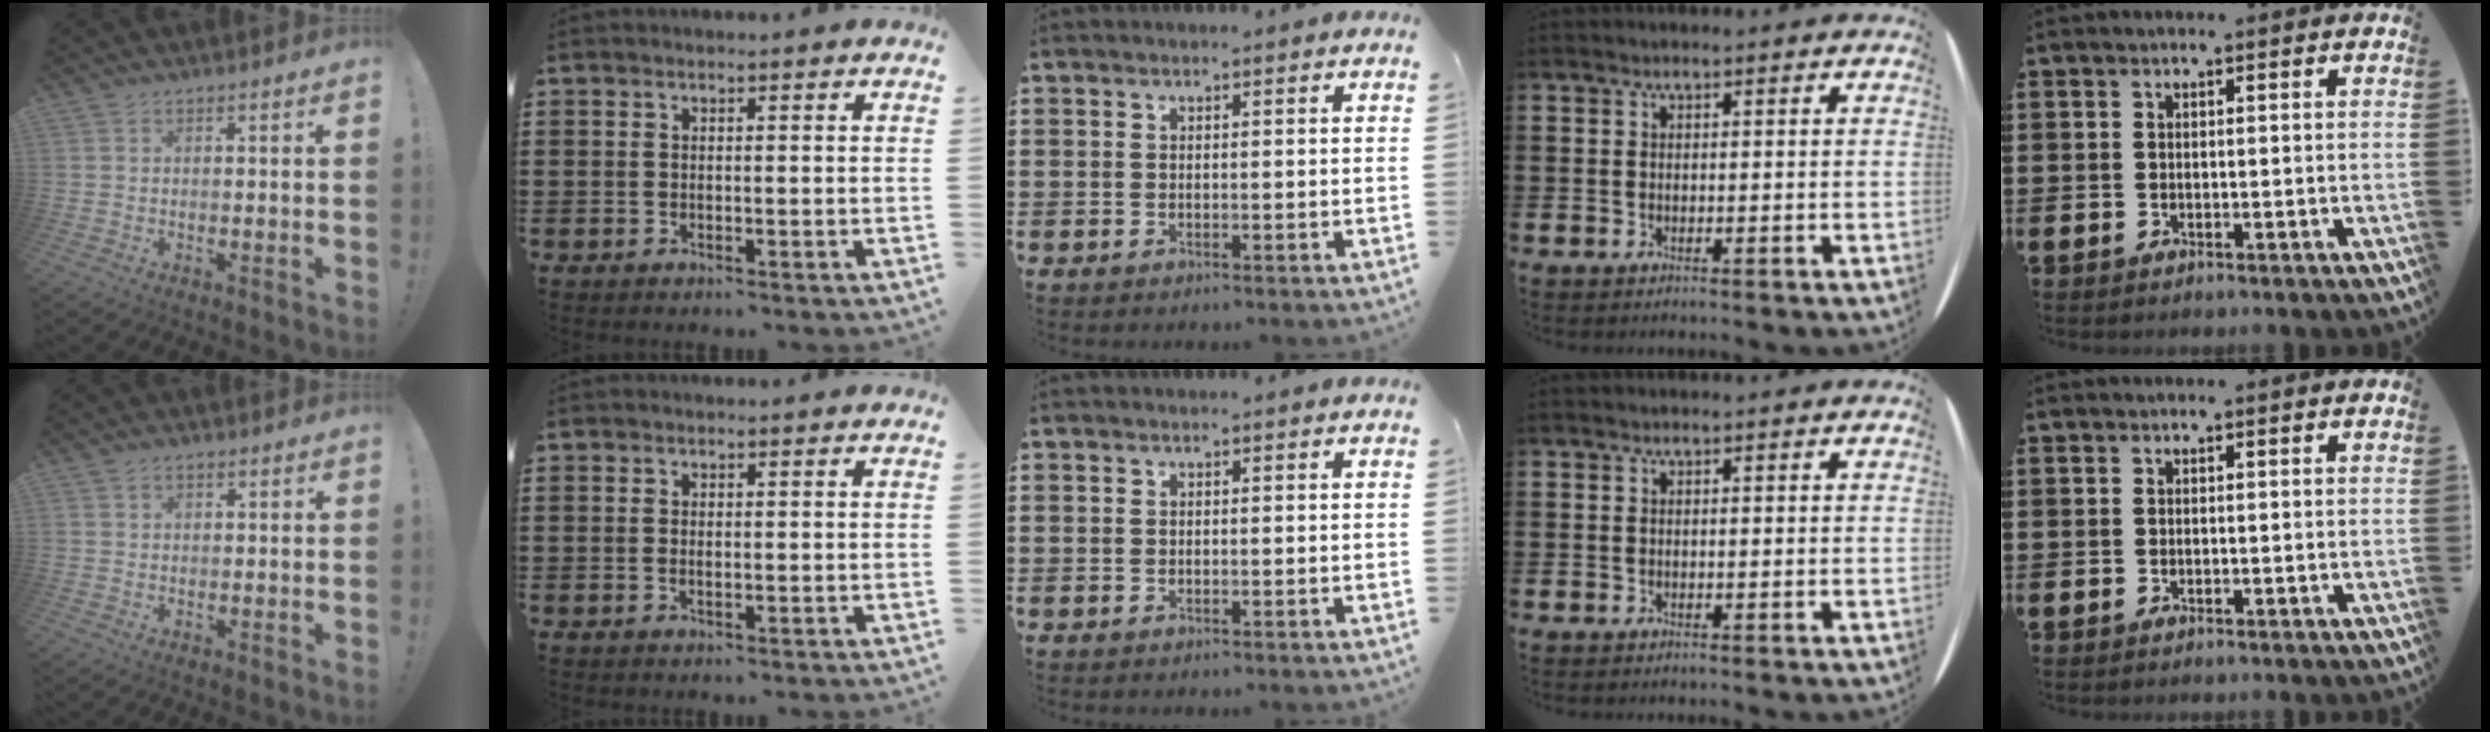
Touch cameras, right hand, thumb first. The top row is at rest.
{"thumb": {"total": 1.3, "force": [0.5, 1.1, 0.4], "torque": [-0.007, 0.003, 0.010]}, "index": {"total": 0.9, "force": [0.0, 0.5, 0.8], "torque": [-0.016, 0.002, -0.001]}}